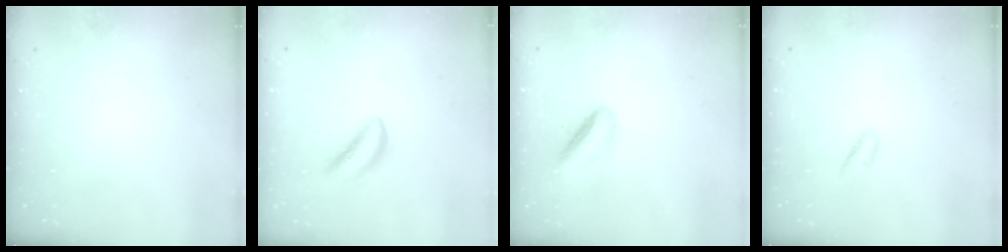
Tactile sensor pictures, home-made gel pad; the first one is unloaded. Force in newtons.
{"total": 3.8, "press": 3.8, "slide": 0.2}
{"total": 6.8, "press": 6.7, "slide": 1.2}
{"total": 3.9, "press": 3.7, "slide": 1.2}